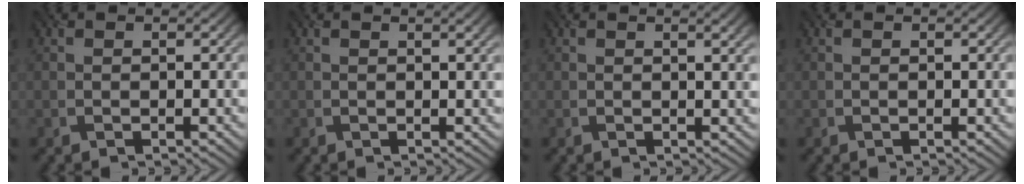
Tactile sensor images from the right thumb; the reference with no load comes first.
{"total": 1.6, "force": [0.9, 0.0, 1.3], "torque": [-0.016, 0.001, 0.014]}
{"total": 2.4, "force": [1.2, 0.3, 2.0], "torque": [-0.025, 0.002, 0.017]}
{"total": 0.0}